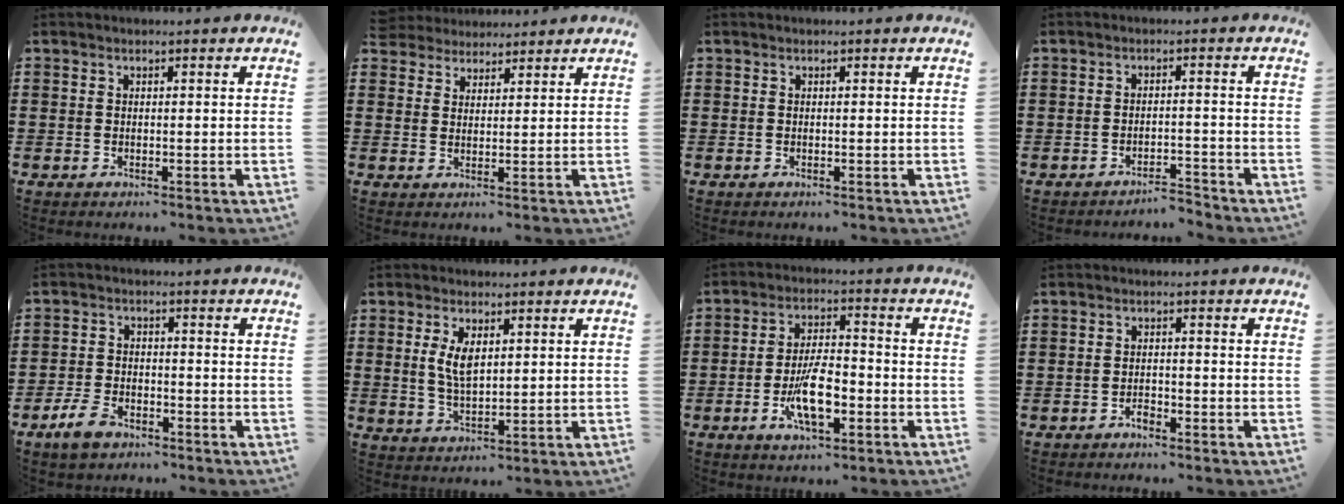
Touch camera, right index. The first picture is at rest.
{"total": 3.2, "force": [2.8, 1.3, -0.6], "torque": [0.000, 0.004, 0.056]}
{"total": 0.0}
{"total": 2.9, "force": [-2.9, 0.1, 0.3], "torque": [-0.010, 0.001, -0.061]}
{"total": 4.5, "force": [-3.3, 2.2, 2.2], "torque": [-0.052, 0.009, -0.066]}
{"total": 4.6, "force": [1.3, 2.1, 3.9], "torque": [-0.083, 0.006, 0.021]}
{"total": 9.0, "force": [-3.1, 3.6, 7.6], "torque": [-0.156, -0.005, -0.057]}
{"total": 1.6, "force": [-1.3, 0.6, 0.6], "torque": [-0.015, -0.001, -0.027]}